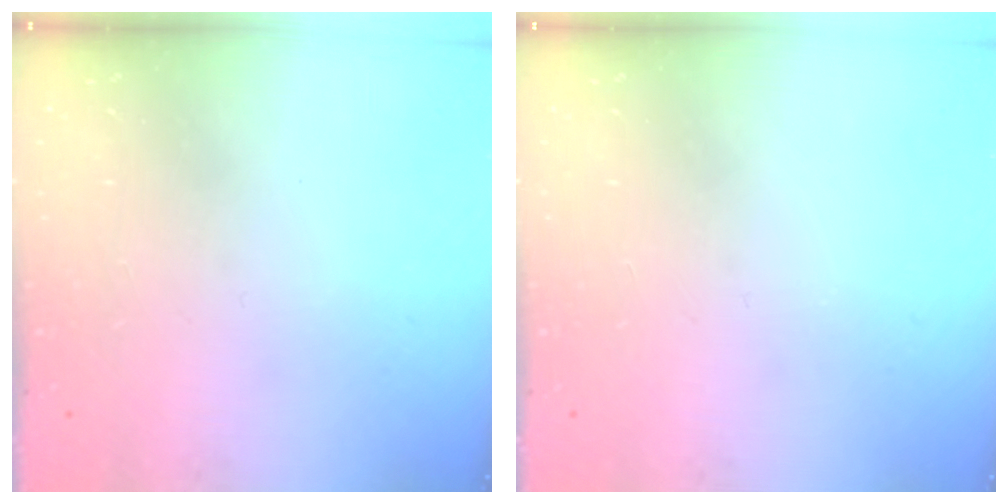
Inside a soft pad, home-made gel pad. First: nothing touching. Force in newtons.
{"total": 0.0}